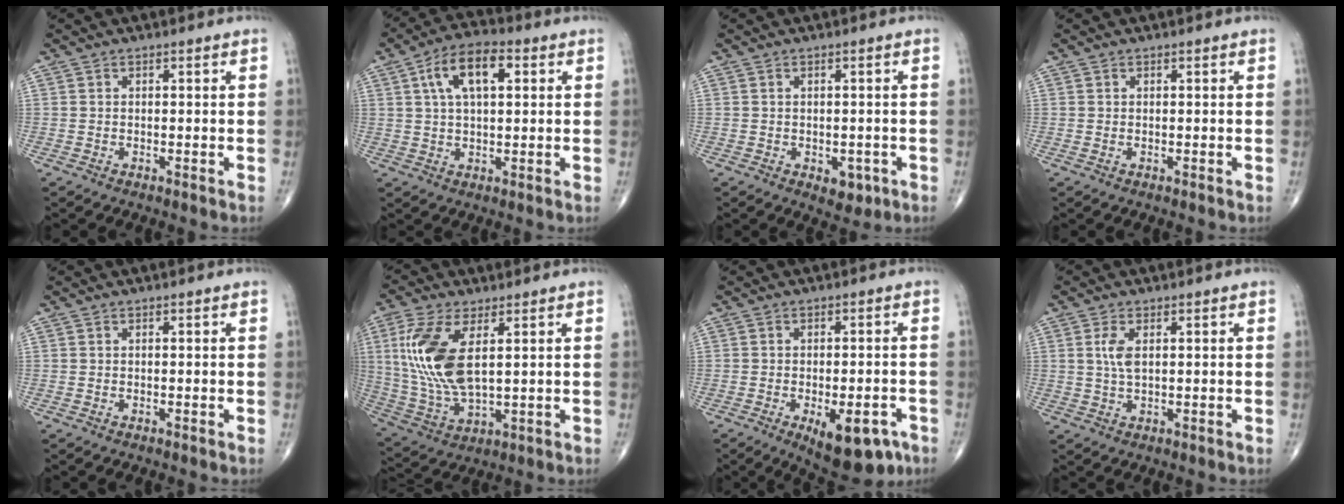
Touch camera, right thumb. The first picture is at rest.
{"total": 10.5, "force": [3.3, 4.9, 8.6], "torque": [-0.149, 0.014, 0.053]}
{"total": 3.7, "force": [-1.3, 2.3, 2.6], "torque": [-0.012, 0.002, -0.009]}
{"total": 0.0}
{"total": 0.0}
{"total": 15.1, "force": [3.5, 6.8, 13.1], "torque": [-0.289, -0.012, 0.080]}
{"total": 11.7, "force": [-5.6, 5.0, 9.0], "torque": [-0.101, 0.012, -0.068]}
{"total": 3.4, "force": [0.9, 1.4, 3.0], "torque": [-0.067, -0.001, 0.021]}